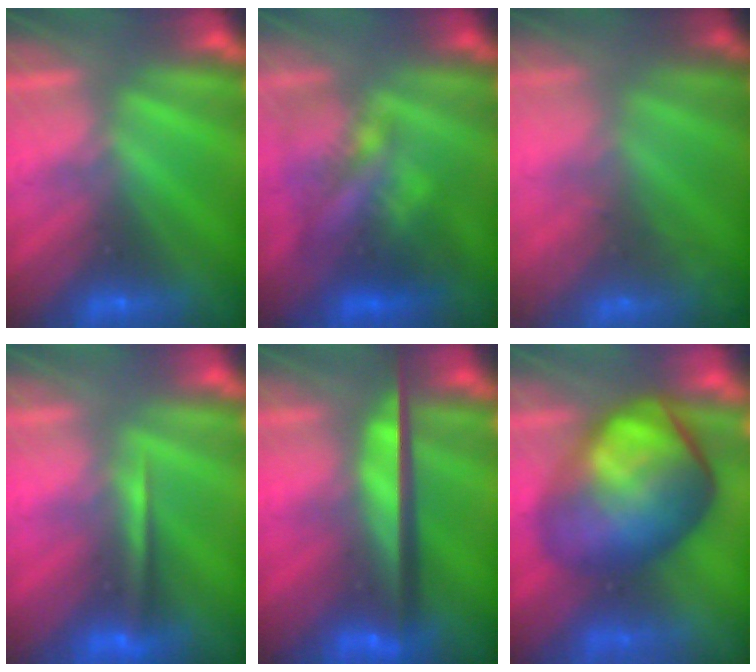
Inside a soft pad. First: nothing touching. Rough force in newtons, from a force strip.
{"total": 3.4}
{"total": 7.6}
{"total": 1.3}
{"total": 8.6}
{"total": 5.9}